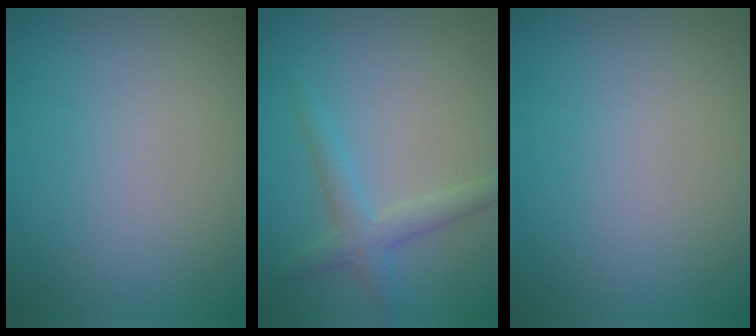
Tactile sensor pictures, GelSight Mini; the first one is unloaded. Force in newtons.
{"total": 2.6, "press": 2.6, "slide": 0.1}
{"total": 0.0}